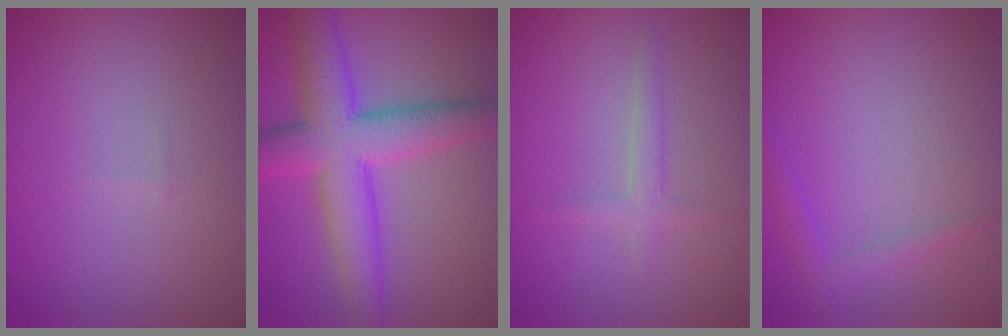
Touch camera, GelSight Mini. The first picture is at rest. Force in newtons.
{"total": 7.9, "press": 7.8, "slide": 0.2}
{"total": 1.6, "press": 1.6, "slide": 0.1}
{"total": 1.6, "press": 1.6, "slide": 0.1}